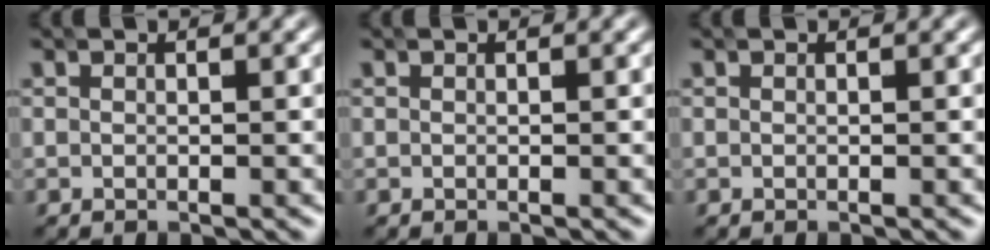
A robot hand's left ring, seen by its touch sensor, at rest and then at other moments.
{"total": 0.0}
{"total": 0.0}